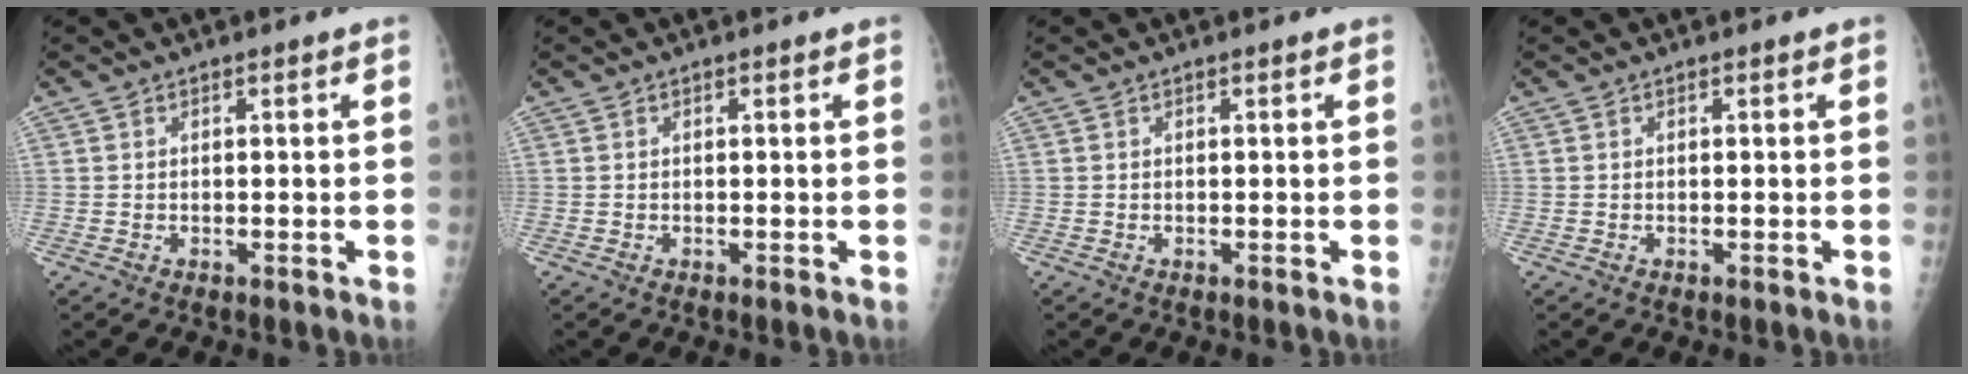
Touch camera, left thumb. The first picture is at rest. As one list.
[{"total": 0.0}, {"total": 0.0}, {"total": 0.0}]